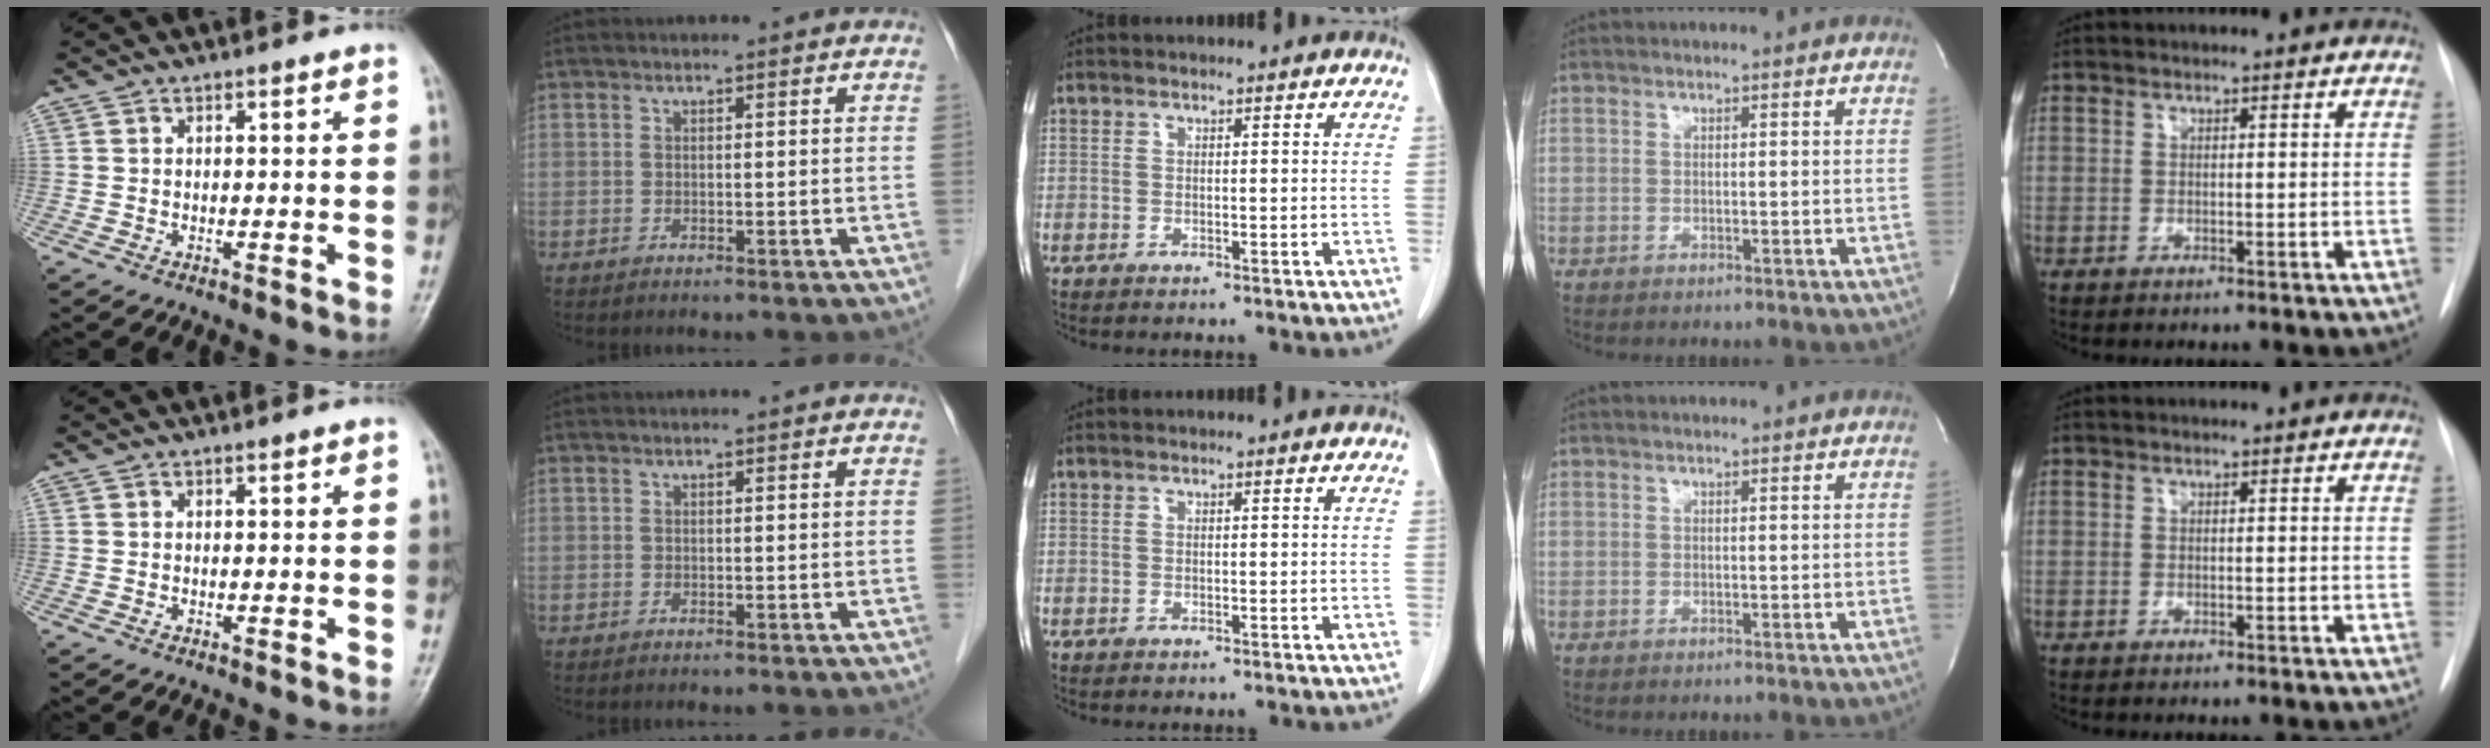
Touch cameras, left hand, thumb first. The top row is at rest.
{}